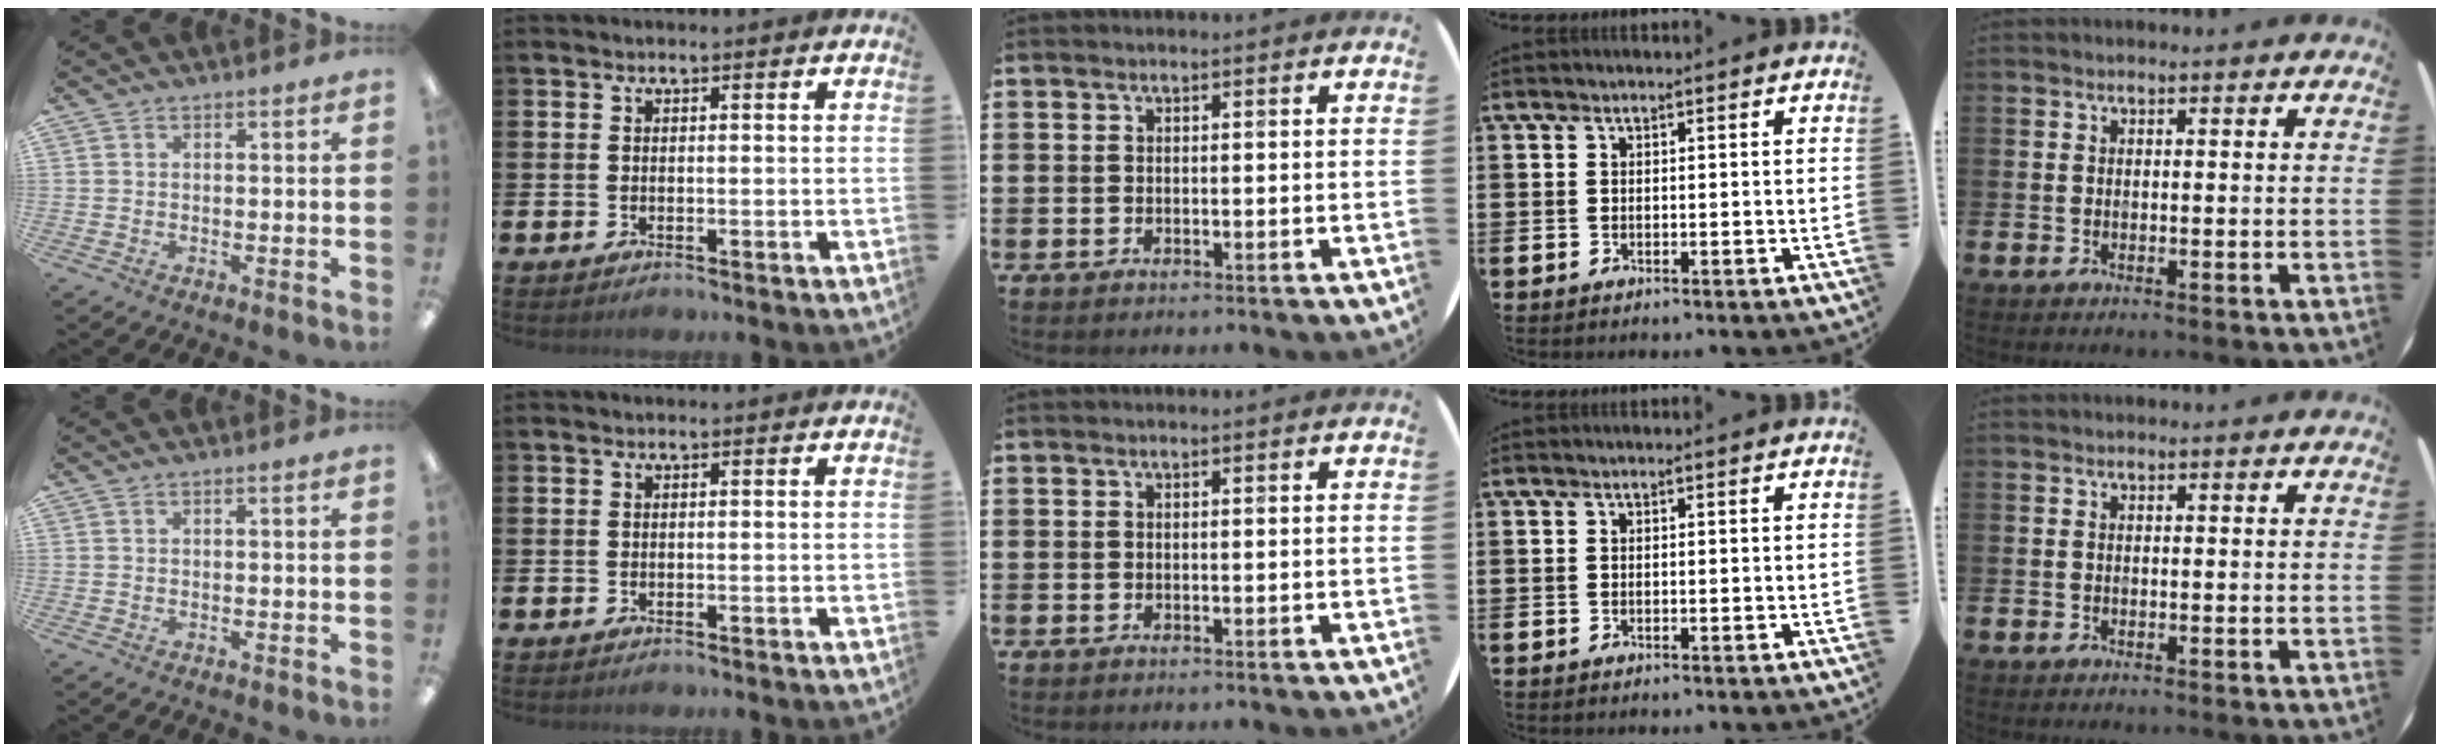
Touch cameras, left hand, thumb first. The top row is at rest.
{}